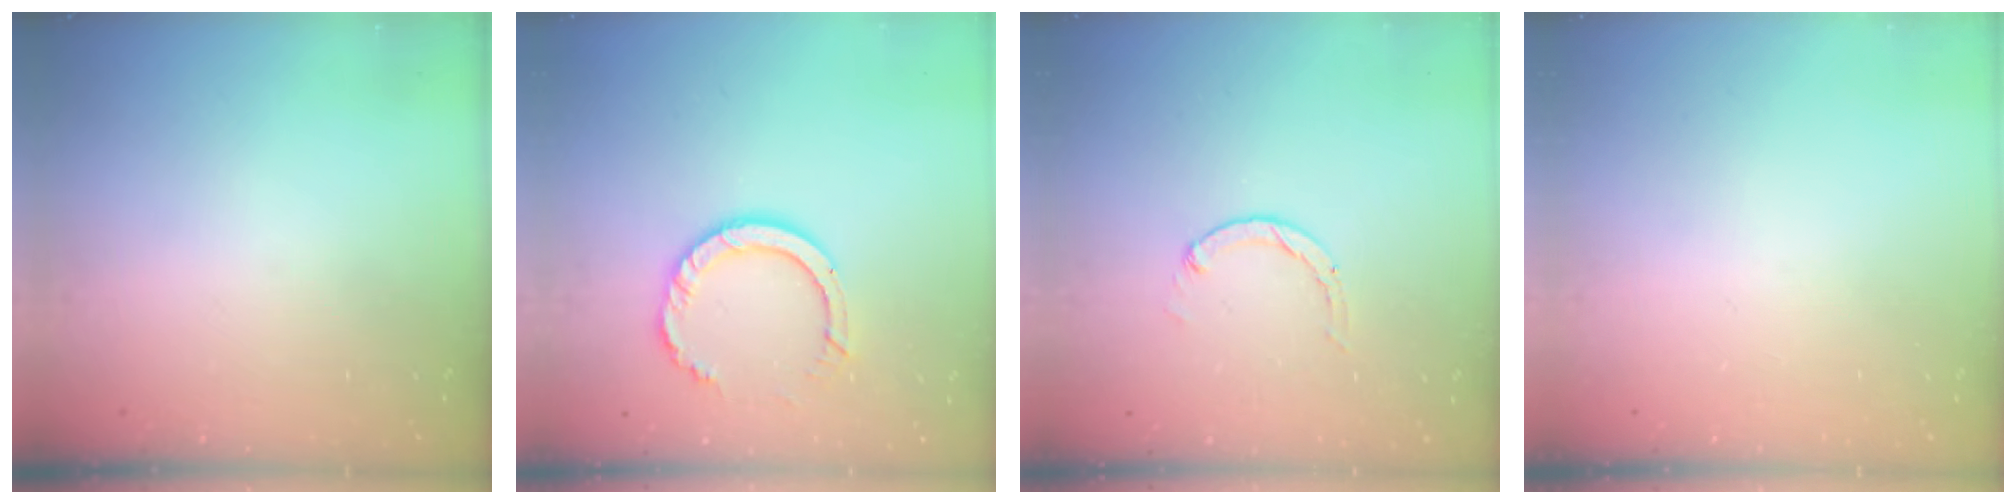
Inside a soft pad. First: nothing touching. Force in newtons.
{"total": 9.7, "press": 9.6, "slide": 0.9}
{"total": 0.0}
{"total": 0.0}